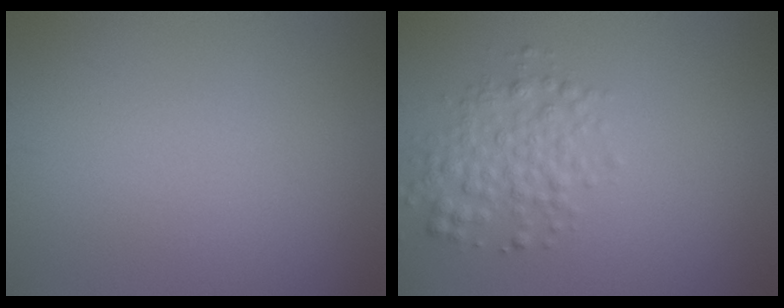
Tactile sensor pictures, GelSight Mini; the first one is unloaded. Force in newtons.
{"total": 3.1, "press": 3.1, "slide": 0.0}